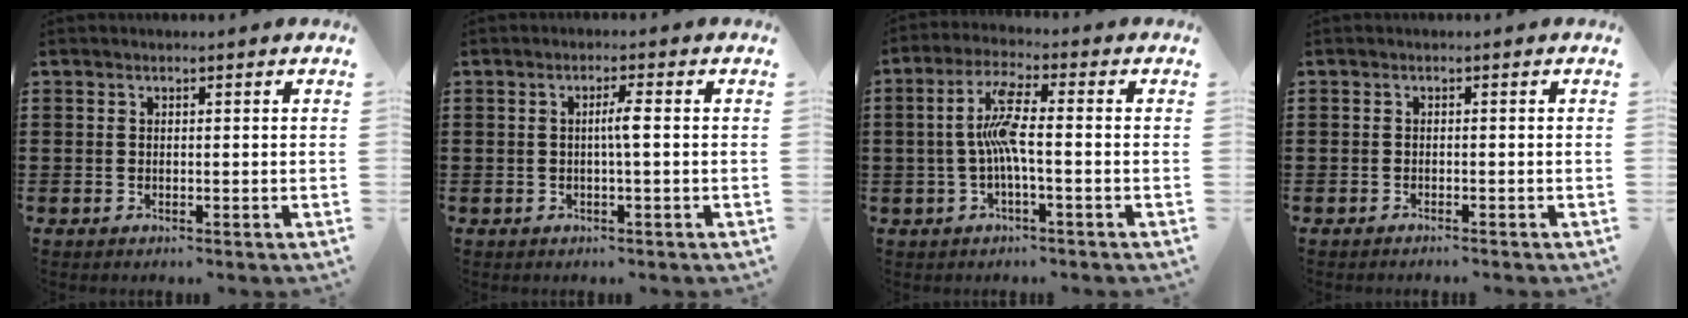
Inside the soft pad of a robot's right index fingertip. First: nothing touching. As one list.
[{"total": 2.5, "force": [-0.2, -0.1, 2.5], "torque": [-0.046, -0.002, -0.007]}, {"total": 6.6, "force": [-0.9, 0.8, 6.5], "torque": [-0.138, -0.004, -0.028]}, {"total": 0.7, "force": [-0.7, 0.0, 0.1], "torque": [-0.004, -0.002, -0.015]}]